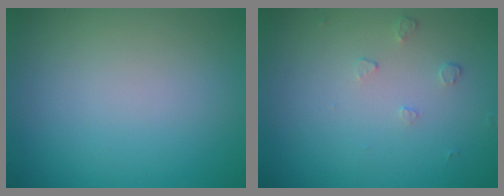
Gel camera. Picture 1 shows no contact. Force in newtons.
{"total": 0.6, "press": 0.4, "slide": 0.5}